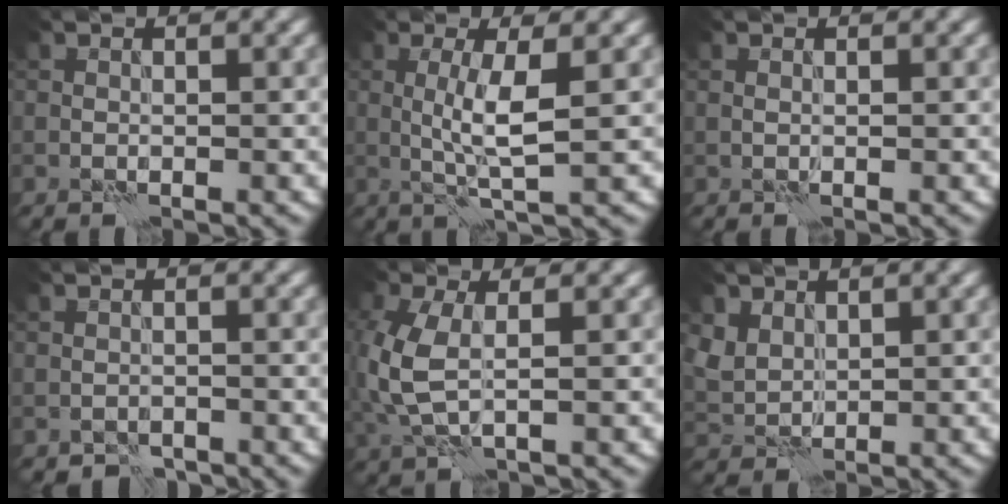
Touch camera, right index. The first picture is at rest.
{"total": 3.7, "force": [0.2, 0.5, 3.7], "torque": [-0.076, 0.003, 0.006]}
{"total": 0.0}
{"total": 1.5, "force": [-1.3, 0.7, 0.2], "torque": [0.003, 0.002, -0.023]}
{"total": 5.4, "force": [0.3, 2.9, 4.5], "torque": [-0.135, 0.001, 0.006]}
{"total": 2.8, "force": [1.5, 2.0, 1.1], "torque": [-0.035, 0.000, 0.033]}